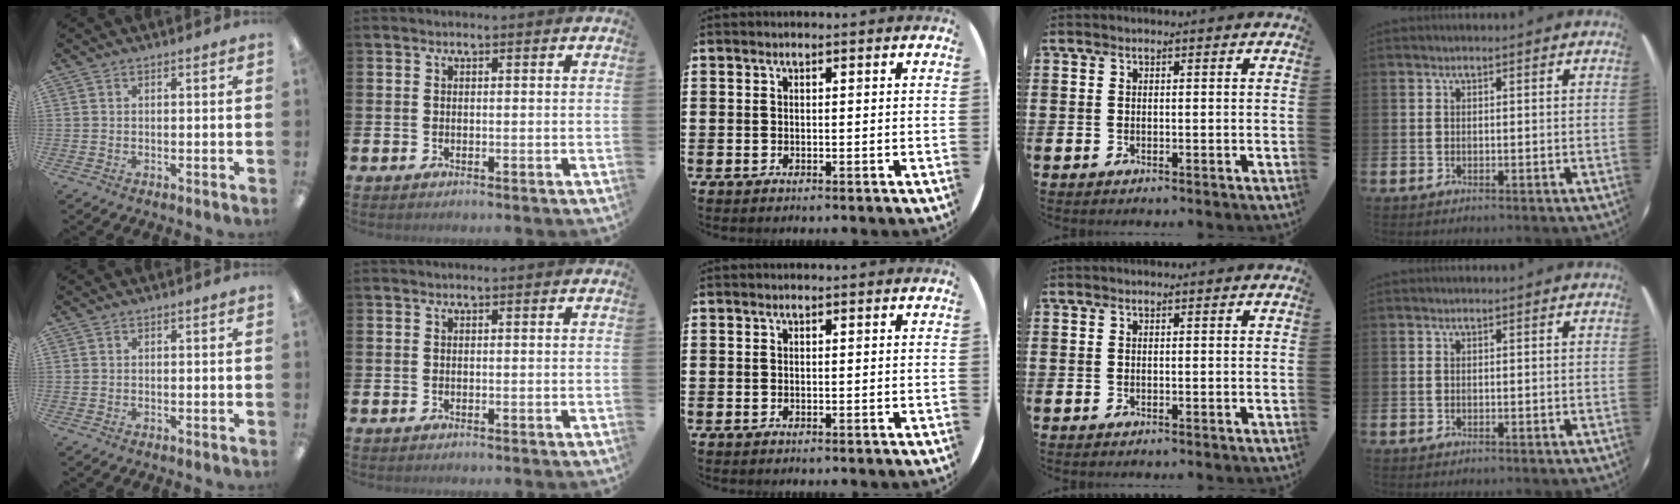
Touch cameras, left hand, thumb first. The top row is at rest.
{}